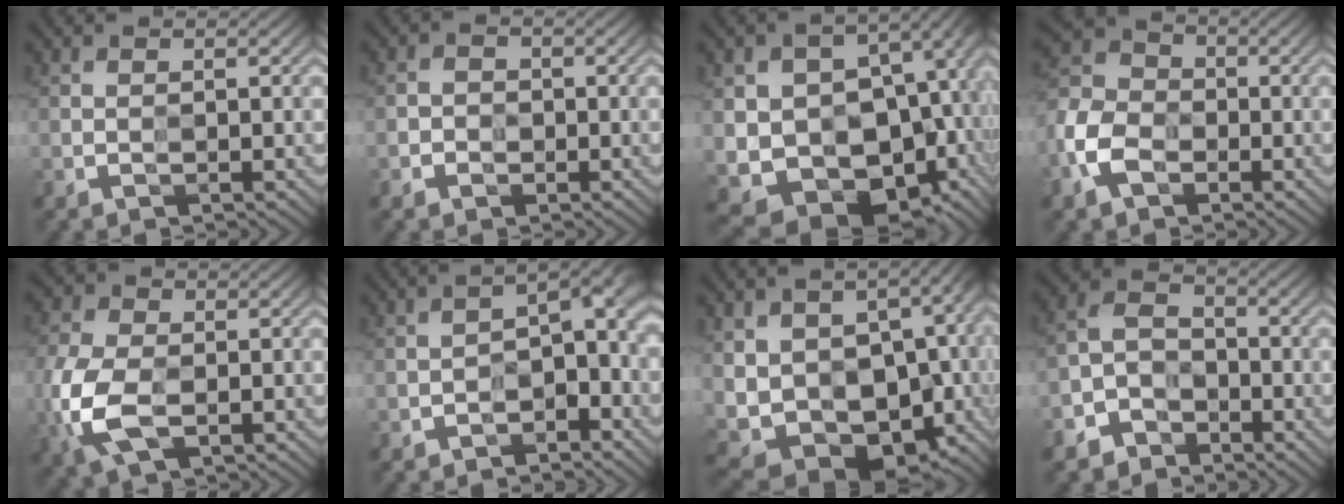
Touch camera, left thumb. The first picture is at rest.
{"total": 1.6, "force": [-0.8, 1.4, 0.3], "torque": [0.008, -0.003, -0.019]}
{"total": 17.0, "force": [-0.9, 12.8, 11.2], "torque": [-0.195, -0.043, 0.043]}
{"total": 7.9, "force": [-3.5, 5.6, 4.4], "torque": [-0.118, -0.006, -0.086]}
{"total": 9.4, "force": [-2.7, 5.8, 6.9], "torque": [-0.190, -0.015, -0.058]}
{"total": 6.1, "force": [-2.9, 3.1, 4.3], "torque": [-0.051, 0.000, -0.053]}
{"total": 16.4, "force": [-0.7, 11.5, 11.7], "torque": [-0.197, -0.048, 0.045]}
{"total": 5.7, "force": [-4.0, 3.8, 1.7], "torque": [-0.030, 0.002, -0.090]}